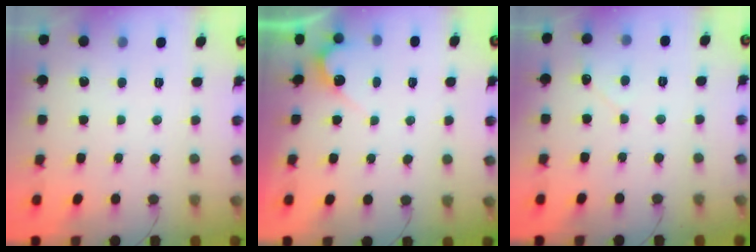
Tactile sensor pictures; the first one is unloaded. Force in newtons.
{"total": 3.7, "press": 3.7, "slide": 0.2}
{"total": 2.7, "press": 2.7, "slide": 0.3}